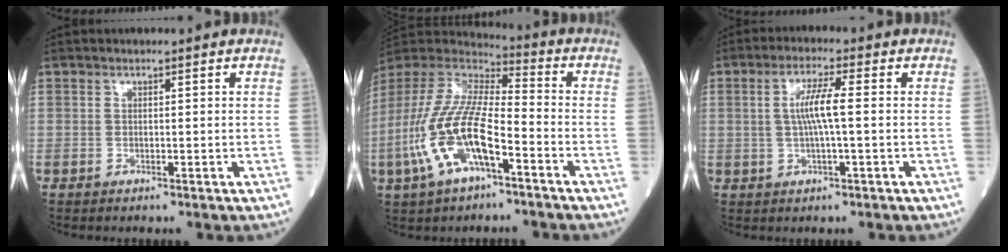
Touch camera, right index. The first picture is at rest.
{"total": 16.3, "force": [-6.1, 4.7, 14.3], "torque": [-0.315, -0.004, -0.113]}
{"total": 5.3, "force": [0.4, 0.1, 5.3], "torque": [-0.104, 0.007, 0.010]}